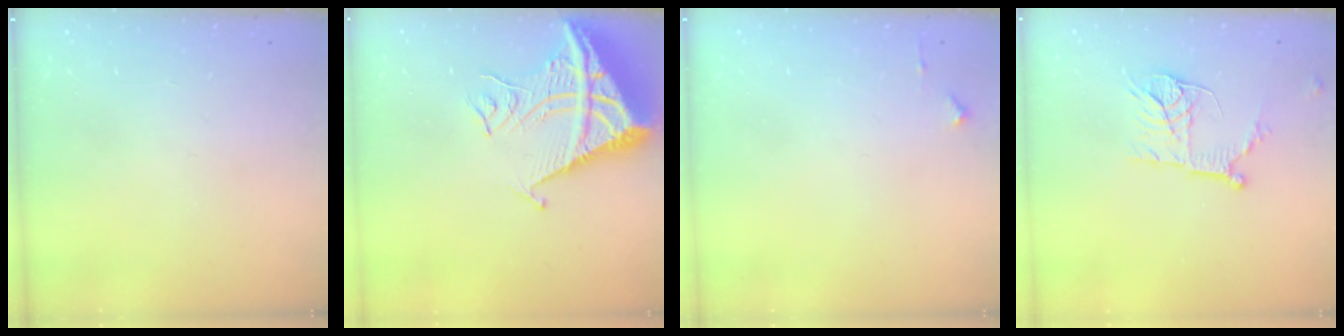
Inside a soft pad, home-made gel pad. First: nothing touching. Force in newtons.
{"total": 11.9, "press": 11.8, "slide": 1.2}
{"total": 3.0, "press": 3.0, "slide": 0.4}
{"total": 12.2, "press": 12.1, "slide": 1.1}